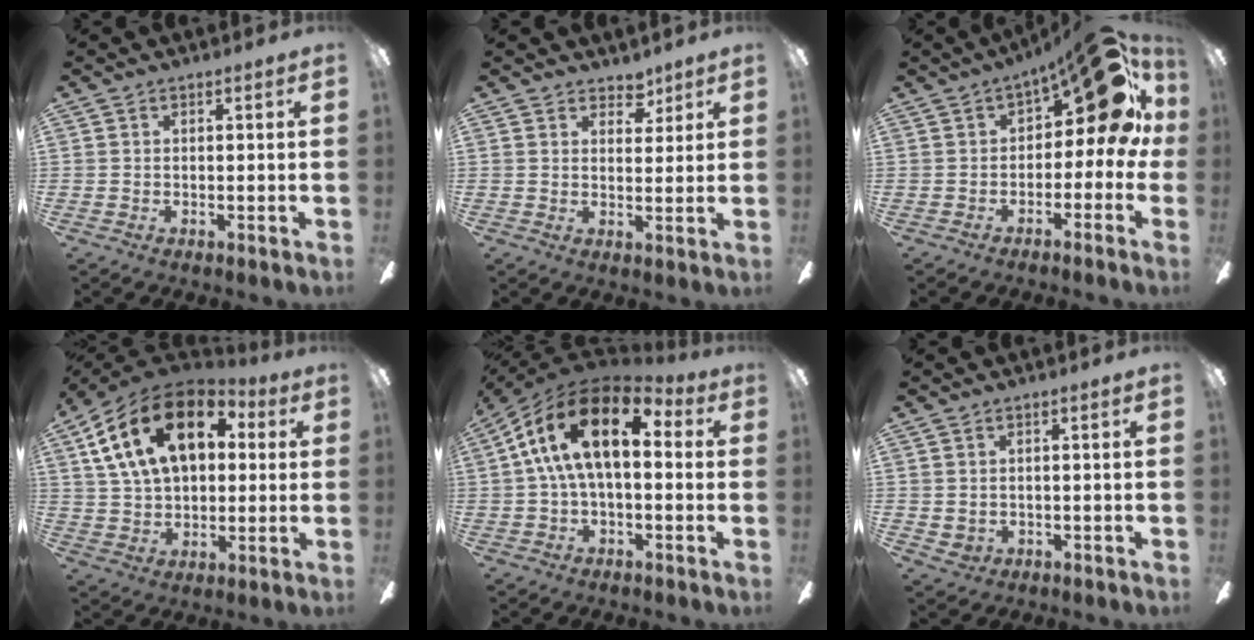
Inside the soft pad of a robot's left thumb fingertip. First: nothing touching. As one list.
[{"total": 4.5, "force": [3.6, 2.5, 1.0], "torque": [0.001, -0.021, 0.061]}, {"total": 16.5, "force": [6.9, 6.4, 13.5], "torque": [-0.189, -0.033, 0.110]}, {"total": 22.2, "force": [8.8, 13.6, 15.1], "torque": [-0.277, -0.017, 0.149]}, {"total": 19.3, "force": [6.4, 9.6, 15.5], "torque": [-0.297, -0.009, 0.105]}, {"total": 1.7, "force": [0.8, 1.4, 0.3], "torque": [-0.008, -0.001, 0.014]}]